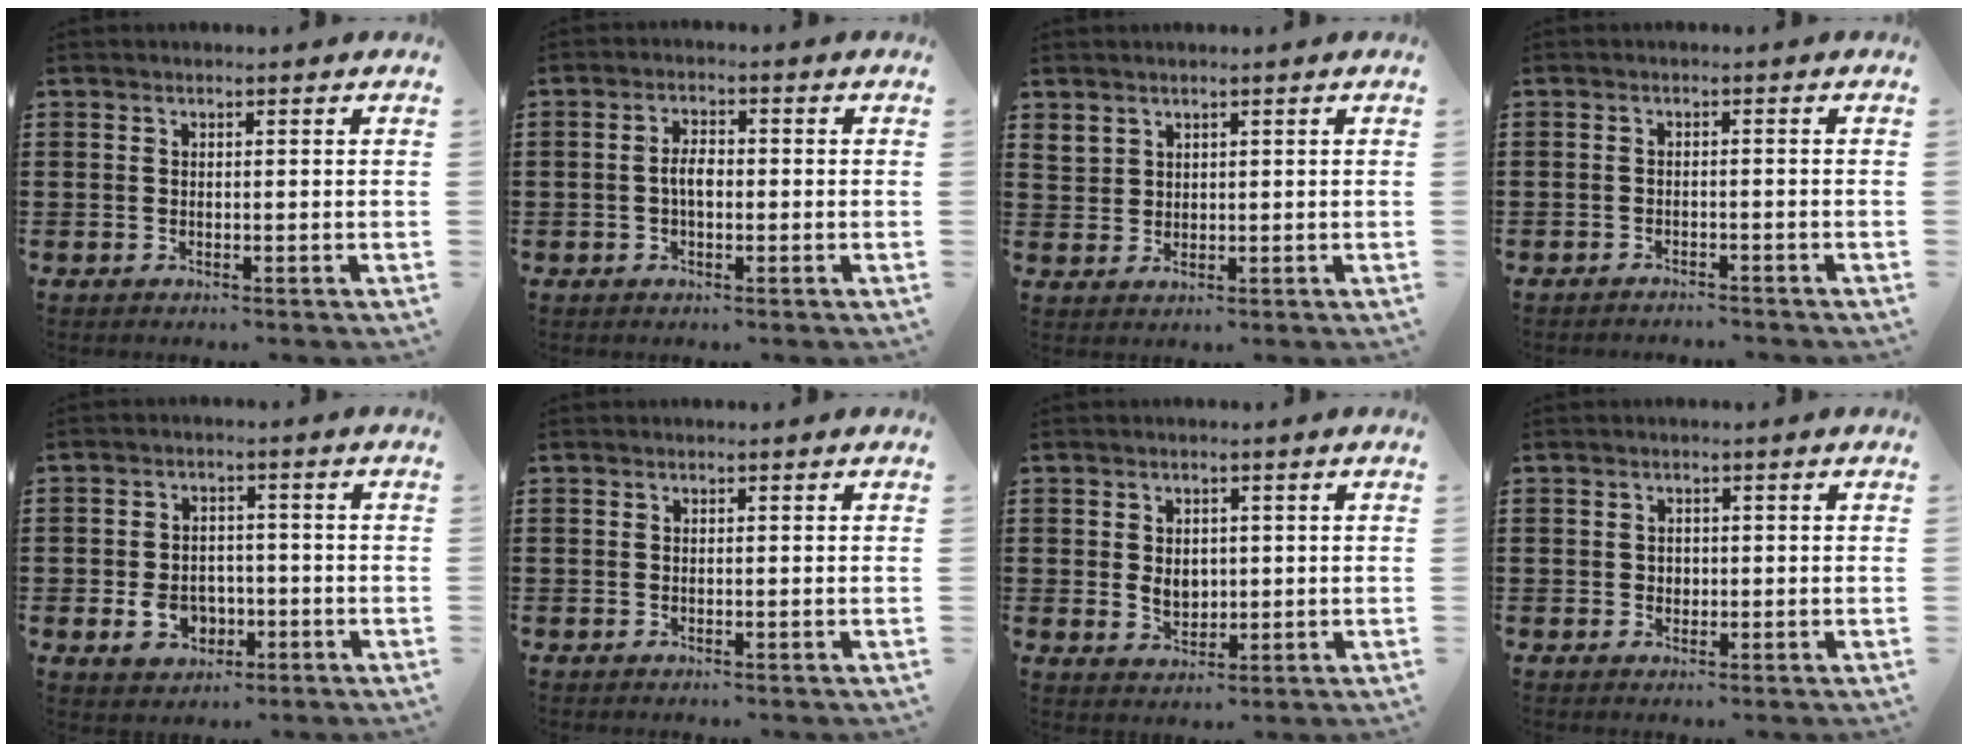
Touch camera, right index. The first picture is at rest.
{"total": 3.1, "force": [-0.4, 1.4, 2.7], "torque": [-0.058, 0.002, -0.010]}
{"total": 2.4, "force": [1.8, 1.5, 0.1], "torque": [-0.008, 0.006, 0.037]}
{"total": 1.5, "force": [-1.5, 0.1, -0.1], "torque": [-0.002, 0.003, -0.032]}
{"total": 5.4, "force": [-1.5, 4.3, 2.9], "torque": [-0.071, 0.005, -0.029]}
{"total": 0.0}
{"total": 3.4, "force": [0.3, 2.8, 1.9], "torque": [-0.037, 0.008, 0.002]}
{"total": 1.4, "force": [0.6, 0.3, 1.3], "torque": [-0.026, 0.001, 0.010]}